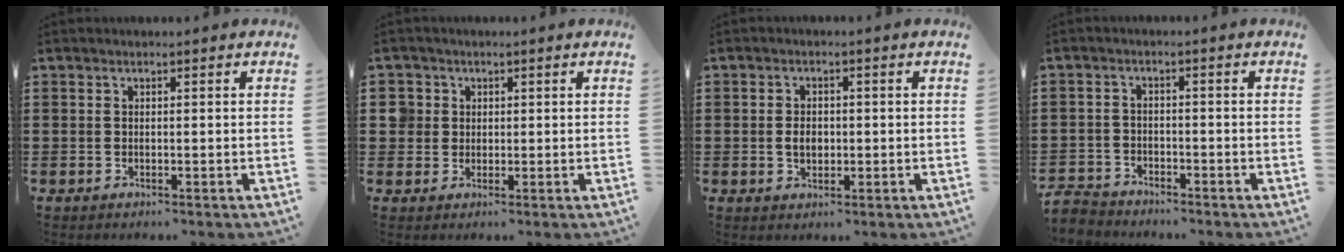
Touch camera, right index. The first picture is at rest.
{"total": 3.1, "force": [0.8, 3.0, 0.4], "torque": [-0.022, 0.013, 0.013]}
{"total": 2.8, "force": [-0.2, 1.8, 2.1], "torque": [-0.034, 0.002, -0.007]}
{"total": 2.9, "force": [-2.8, 0.7, -0.1], "torque": [-0.014, -0.002, -0.062]}